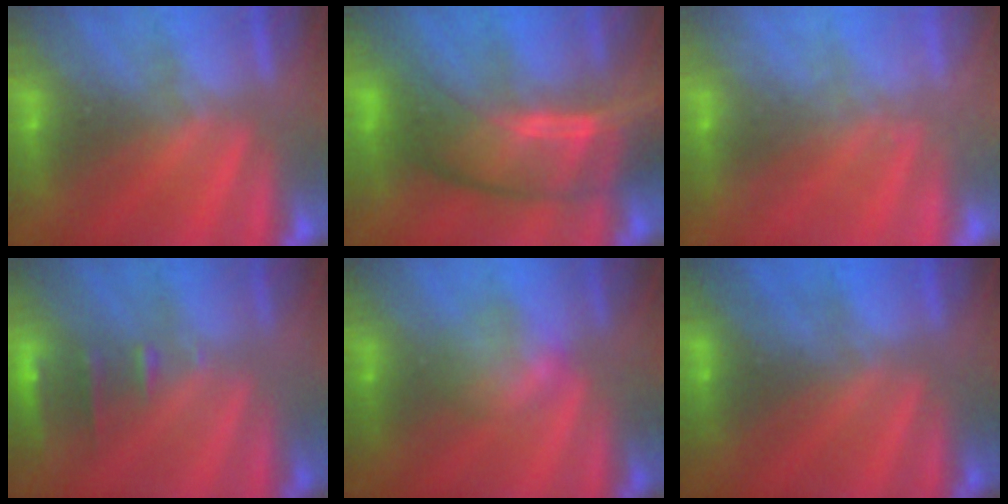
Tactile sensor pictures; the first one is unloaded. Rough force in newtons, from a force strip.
{"total": 8.6}
{"total": 2.3}
{"total": 2.4}
{"total": 2.4}
{"total": 2.2}